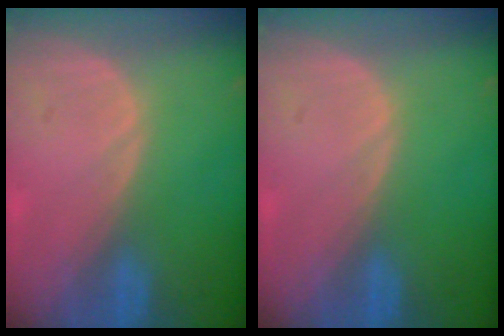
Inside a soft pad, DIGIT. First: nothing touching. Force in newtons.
{"total": 0.0}